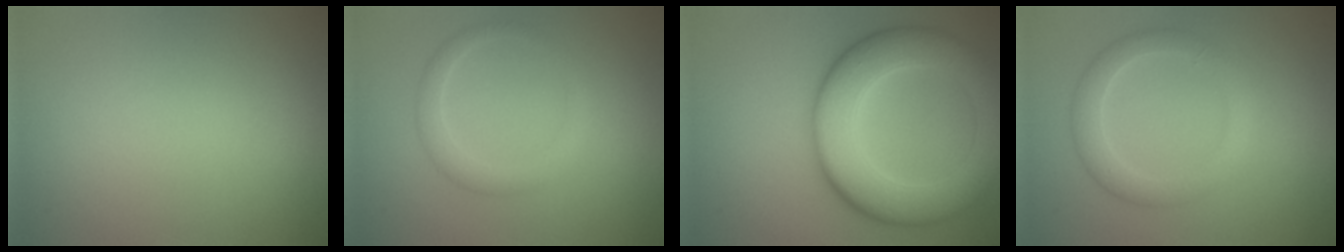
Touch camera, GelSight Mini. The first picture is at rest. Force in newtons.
{"total": 2.0, "press": 2.0, "slide": 0.1}
{"total": 8.8, "press": 8.8, "slide": 0.4}
{"total": 2.9, "press": 2.9, "slide": 0.1}